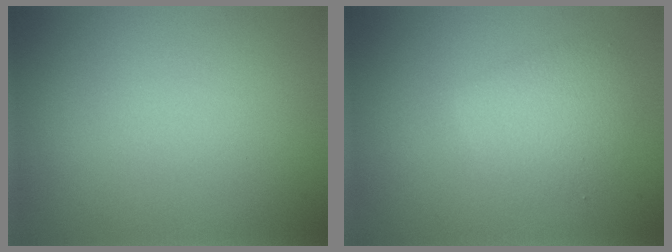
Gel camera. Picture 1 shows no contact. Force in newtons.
{"total": 2.8, "press": 2.8, "slide": 0.1}